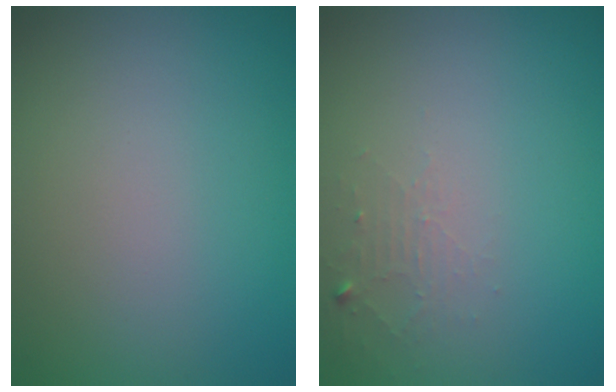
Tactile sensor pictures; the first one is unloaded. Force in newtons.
{"total": 1.3, "press": 1.3, "slide": 0.2}